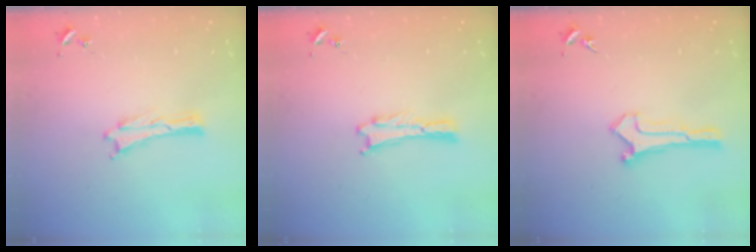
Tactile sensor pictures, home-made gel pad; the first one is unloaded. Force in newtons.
{"total": 0.0}
{"total": 0.0}